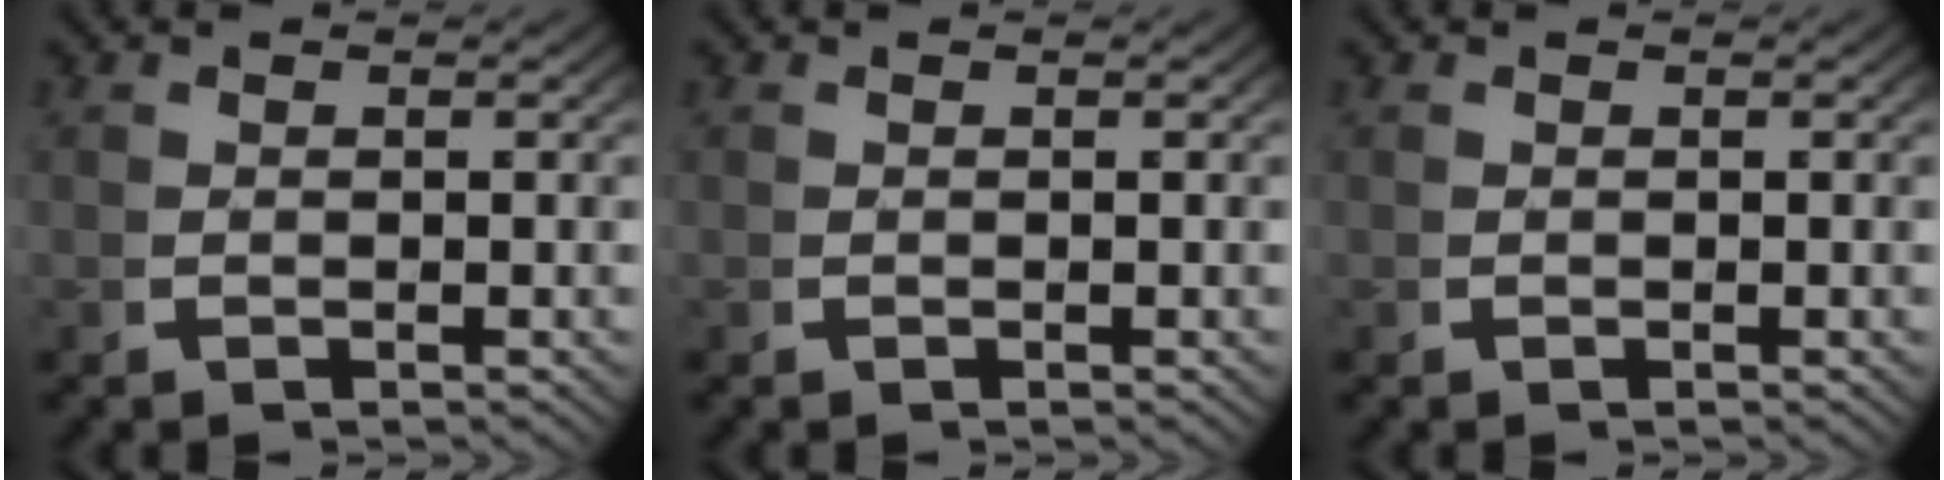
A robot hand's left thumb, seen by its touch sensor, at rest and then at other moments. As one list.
[{"total": 0.0}, {"total": 0.0}]